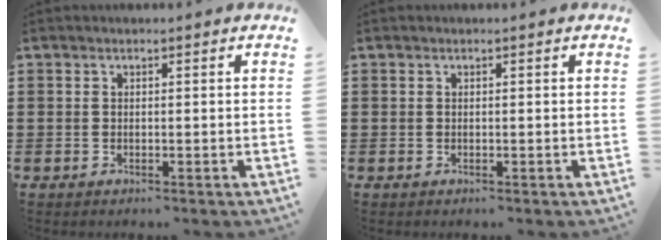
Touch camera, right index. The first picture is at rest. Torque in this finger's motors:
{"motor_torque": [1.00, 1.14, 0.00, -0.01]}